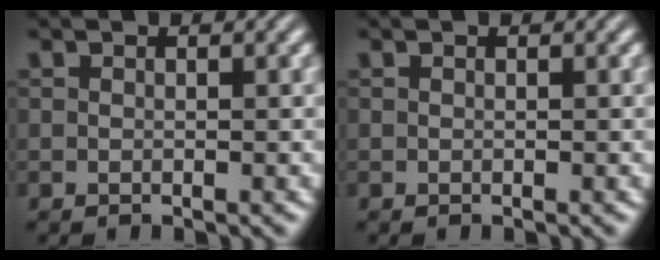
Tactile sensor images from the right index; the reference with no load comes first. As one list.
[{"total": 0.0}]